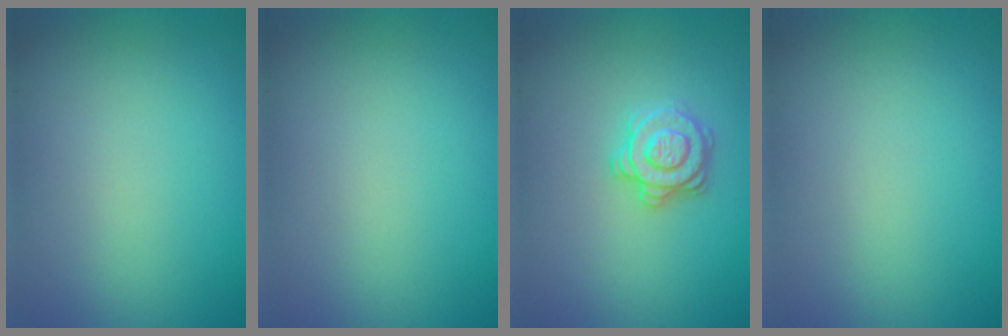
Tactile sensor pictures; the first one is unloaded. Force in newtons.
{"total": 0.0}
{"total": 2.8, "press": 2.7, "slide": 0.5}
{"total": 0.0}